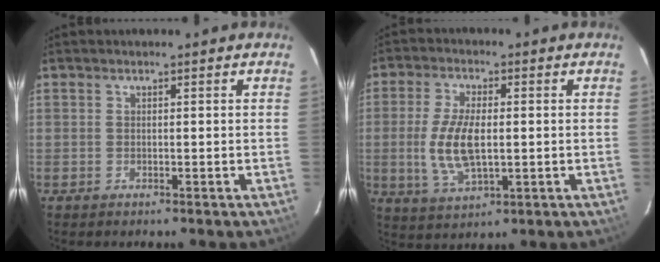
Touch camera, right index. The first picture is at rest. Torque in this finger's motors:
{"motor_torque": [1.52, -0.18, 0.84, 0.21]}